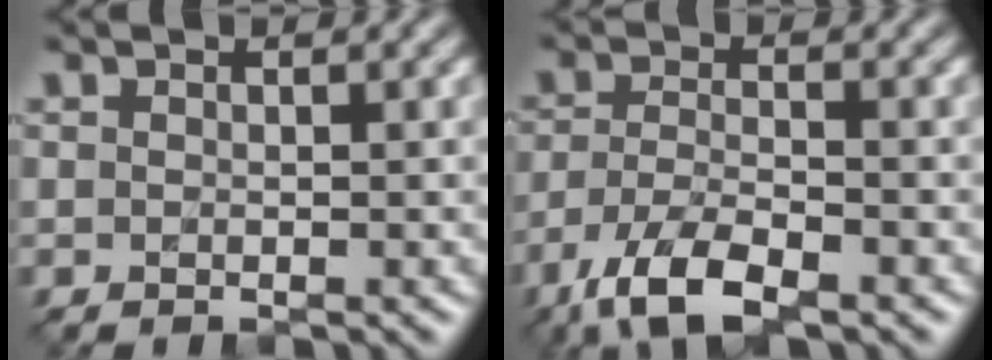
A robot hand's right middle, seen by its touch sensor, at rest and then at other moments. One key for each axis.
{"total": 5.8, "fx": -4.1, "fy": 1.7, "fz": 3.6, "tx": -0.085, "ty": 0.000, "tz": -0.083}